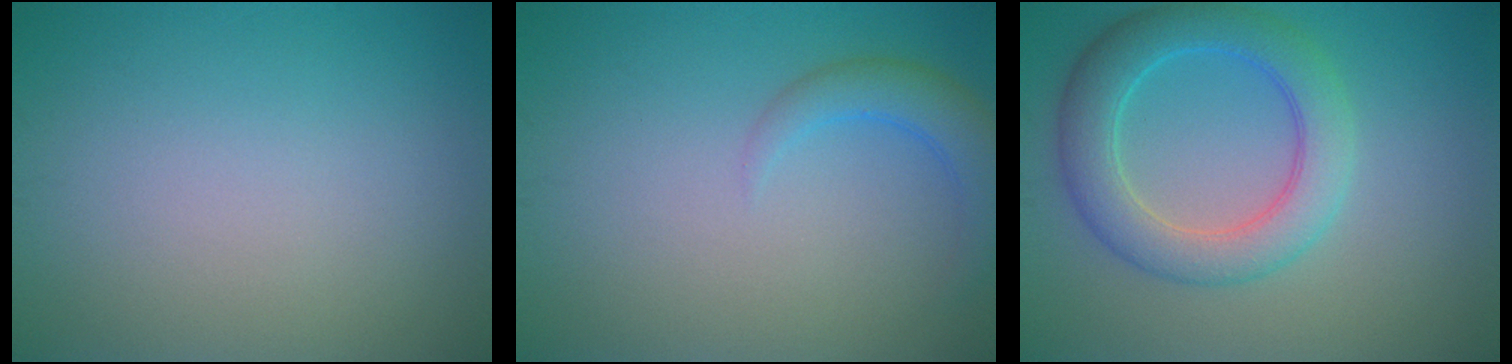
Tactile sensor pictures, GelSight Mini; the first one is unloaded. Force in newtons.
{"total": 2.9, "press": 2.9, "slide": 0.2}
{"total": 5.6, "press": 5.6, "slide": 0.1}